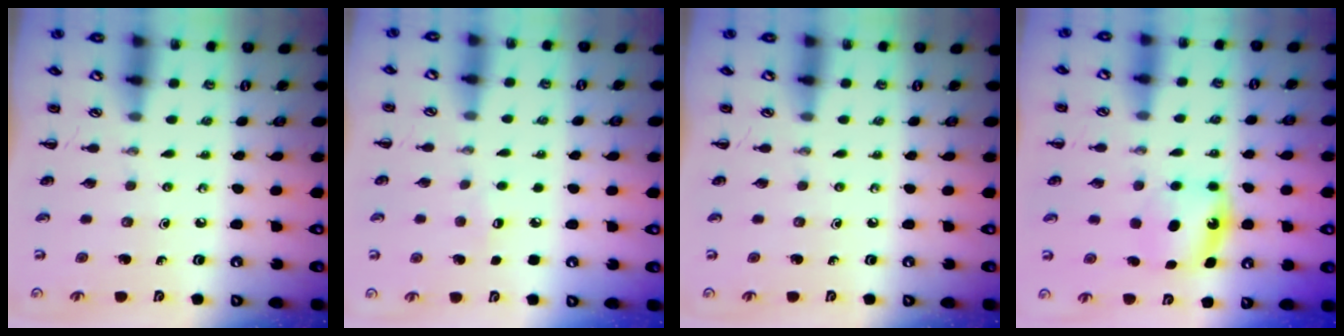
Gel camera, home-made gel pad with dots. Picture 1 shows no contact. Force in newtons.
{"total": 4.3, "press": 4.2, "slide": 1.0}
{"total": 0.0}
{"total": 5.7, "press": 5.6, "slide": 1.1}